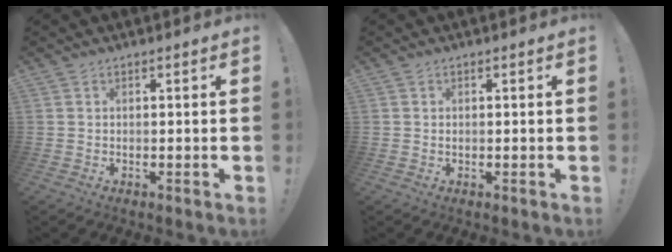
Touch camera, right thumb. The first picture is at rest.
{"total": 0.0}